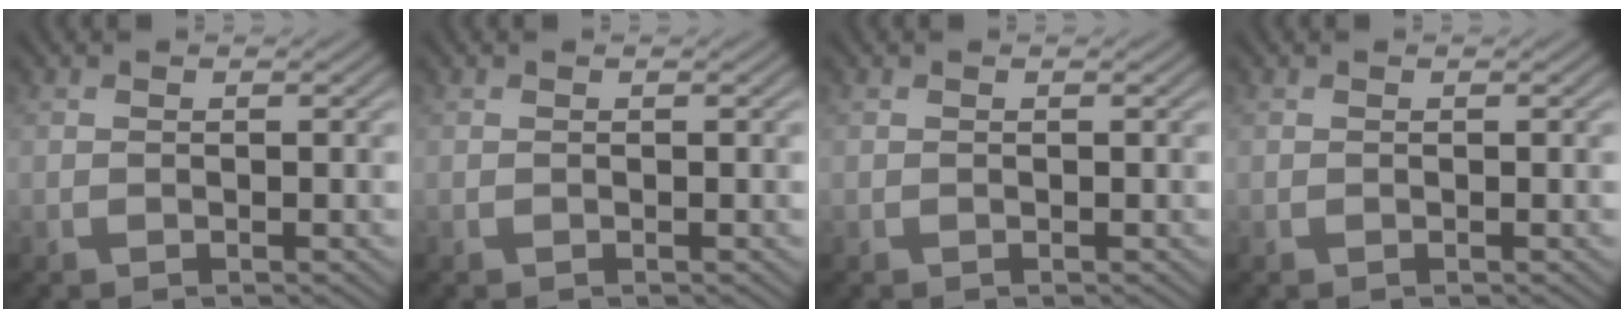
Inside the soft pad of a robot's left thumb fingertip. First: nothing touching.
{"total": 0.0}
{"total": 0.0}
{"total": 0.0}